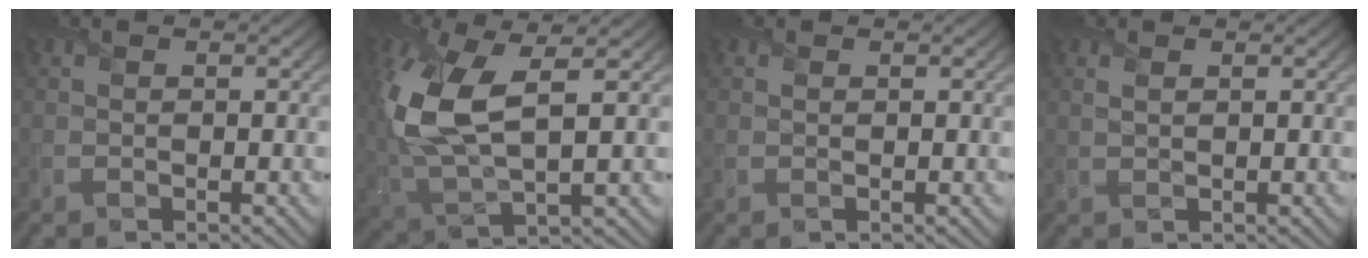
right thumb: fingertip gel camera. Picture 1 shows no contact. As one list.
[{"total": 12.9, "force": [2.2, 5.7, 11.3], "torque": [-0.290, -0.002, 0.046]}, {"total": 0.0}, {"total": 0.7, "force": [0.6, 0.1, 0.4], "torque": [-0.011, -0.002, 0.012]}]